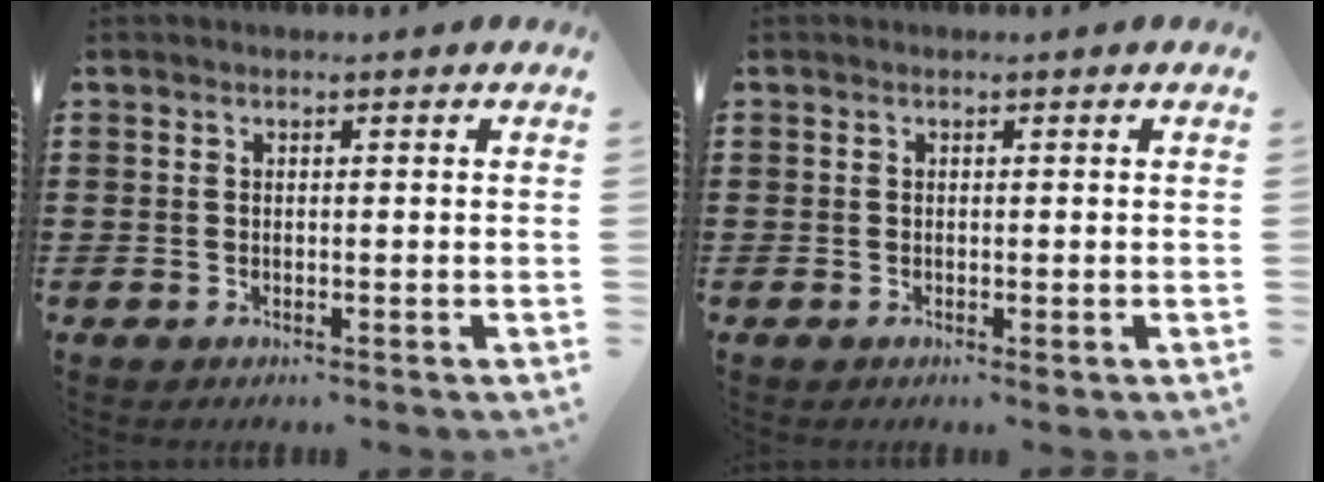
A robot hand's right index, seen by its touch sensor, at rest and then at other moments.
{"total": 0.0}